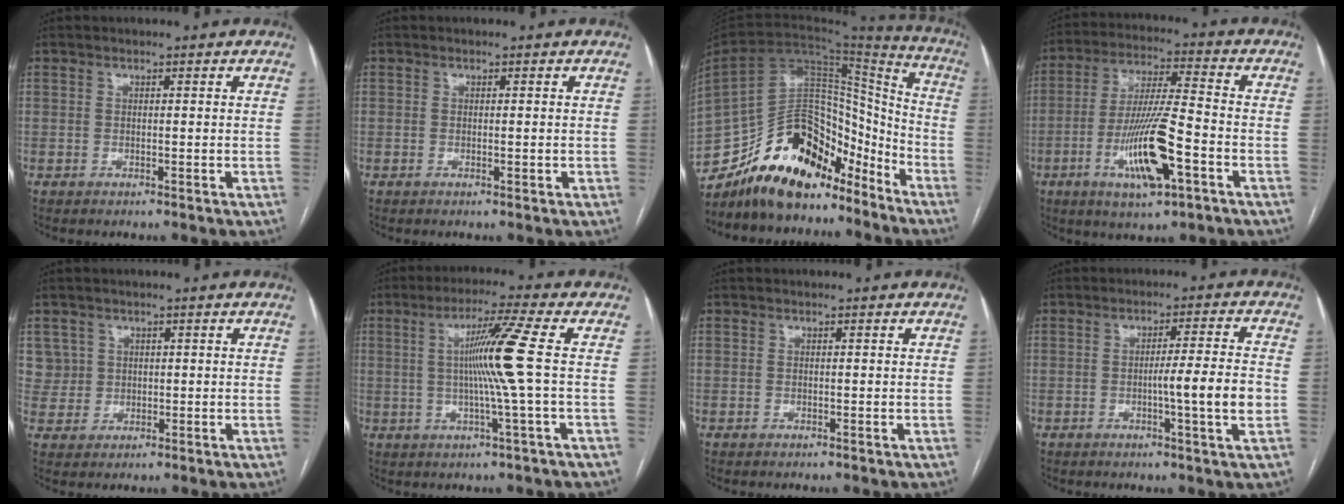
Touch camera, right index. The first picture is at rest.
{"total": 0.7, "force": [-0.2, 0.3, 0.6], "torque": [-0.009, -0.001, 0.000]}
{"total": 22.0, "force": [-17.5, 9.0, 9.8], "torque": [-0.210, 0.033, -0.296]}
{"total": 13.4, "force": [-5.1, 1.8, 12.3], "torque": [-0.238, -0.009, -0.089]}
{"total": 4.0, "force": [1.5, 3.6, -0.4], "torque": [0.024, 0.008, 0.030]}
{"total": 9.0, "force": [0.5, -2.3, 8.7], "torque": [-0.156, 0.000, 0.014]}
{"total": 0.0}
{"total": 7.2, "force": [-1.5, -0.9, 7.0], "torque": [-0.102, -0.002, -0.022]}